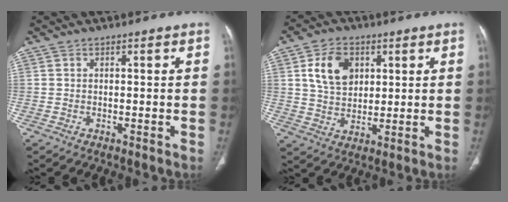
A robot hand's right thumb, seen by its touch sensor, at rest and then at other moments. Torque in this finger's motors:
{"motor_torque": [0.16, 1.83, 1.05, 0.13, 0.14]}